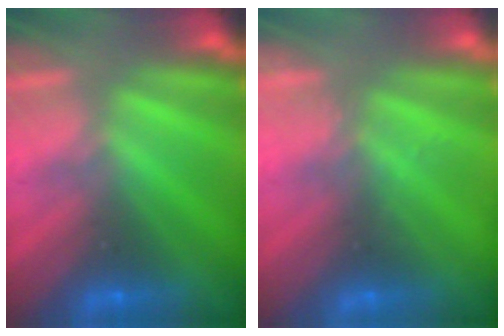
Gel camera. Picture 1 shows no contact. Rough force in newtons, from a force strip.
{"total": 2.3}